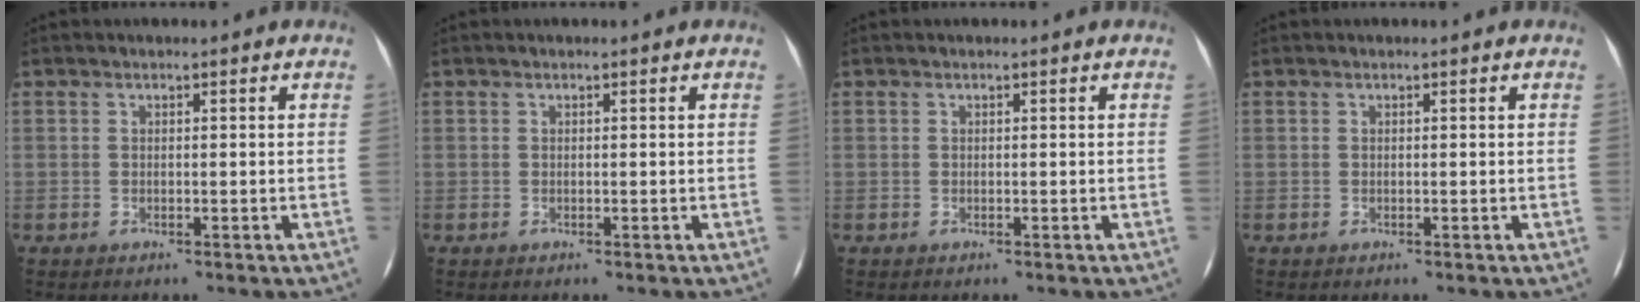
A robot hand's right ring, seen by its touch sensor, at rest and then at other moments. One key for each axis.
{"total": 0.0}
{"total": 0.0}
{"total": 0.0}